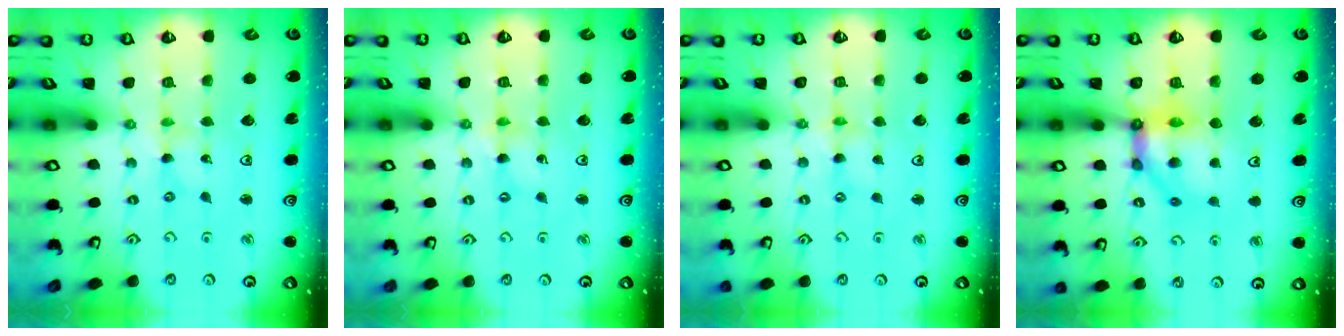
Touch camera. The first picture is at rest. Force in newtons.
{"total": 1.4, "press": 1.4, "slide": 0.1}
{"total": 0.6, "press": 0.6, "slide": 0.2}
{"total": 11.2, "press": 11.0, "slide": 2.2}